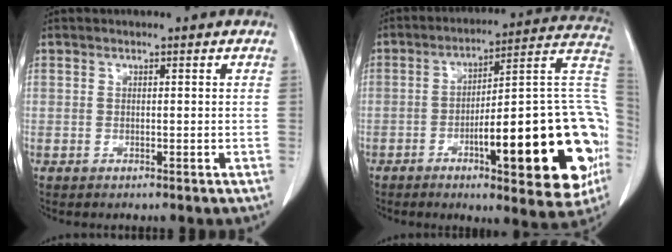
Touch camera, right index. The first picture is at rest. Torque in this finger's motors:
{"motor_torque": [2.14, 0.00, 0.77, 0.16]}